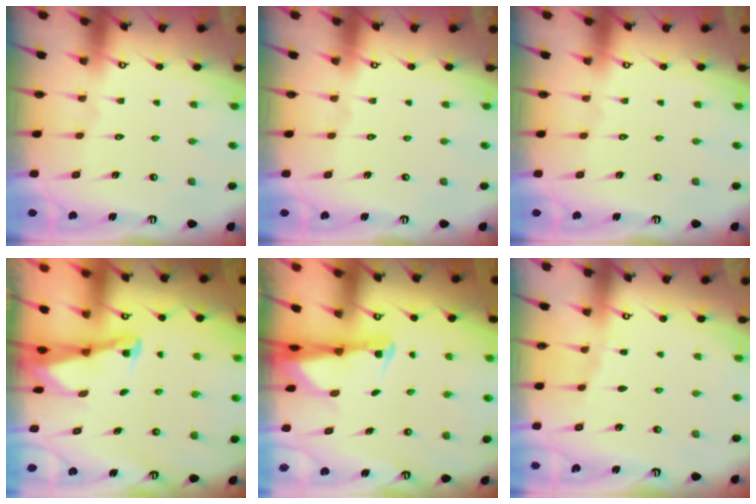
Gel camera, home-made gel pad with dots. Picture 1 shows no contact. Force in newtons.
{"total": 0.0}
{"total": 0.0}
{"total": 2.7, "press": 2.6, "slide": 0.6}
{"total": 2.4, "press": 2.3, "slide": 0.5}
{"total": 2.8, "press": 2.7, "slide": 0.3}